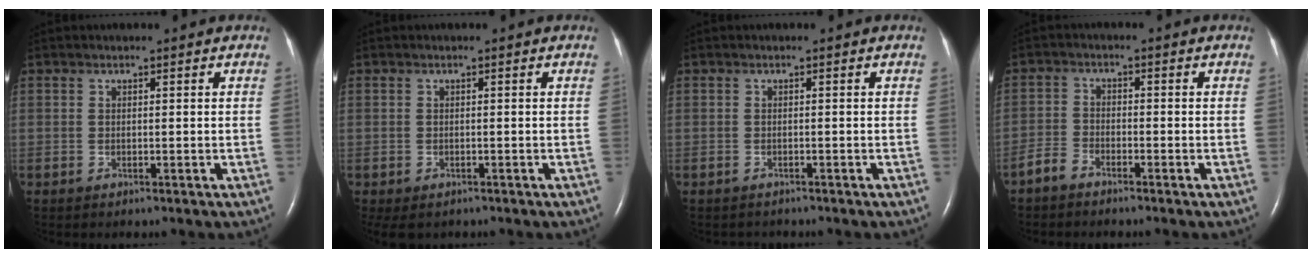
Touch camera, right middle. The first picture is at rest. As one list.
[{"total": 3.3, "force": [-2.5, 1.8, 1.2], "torque": [-0.017, -0.004, -0.033]}, {"total": 1.5, "force": [-1.4, 0.6, 0.0], "torque": [-0.007, -0.003, -0.019]}, {"total": 2.7, "force": [-2.4, 1.0, 0.9], "torque": [-0.025, 0.000, -0.048]}]